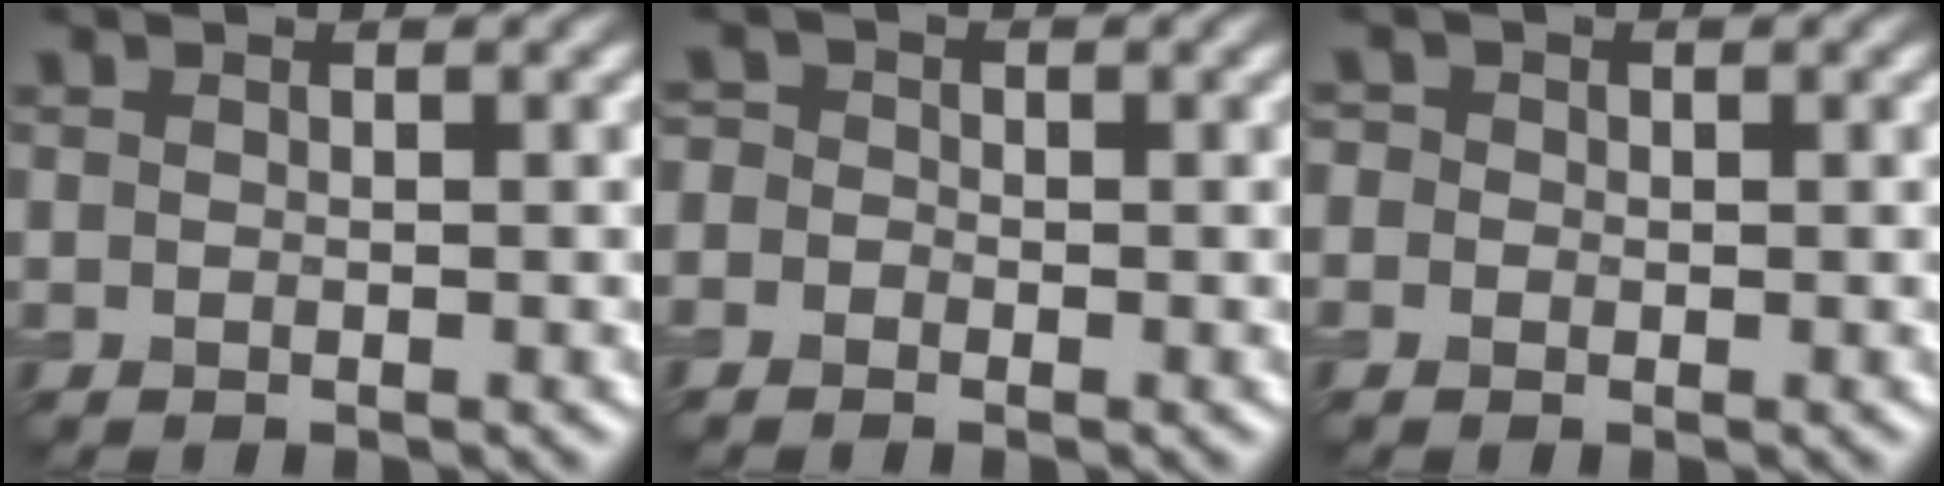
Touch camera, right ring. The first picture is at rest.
{"total": 1.6, "force": [-0.4, 1.5, 0.5], "torque": [0.002, 0.008, -0.025]}
{"total": 1.4, "force": [0.2, 1.3, 0.5], "torque": [-0.006, 0.003, -0.012]}